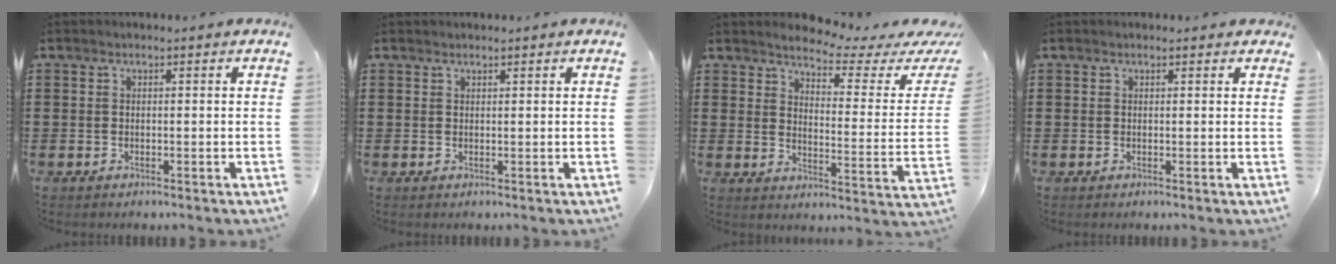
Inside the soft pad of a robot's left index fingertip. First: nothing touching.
{"total": 0.6, "force": [0.5, 0.2, -0.1], "torque": [-0.001, 0.001, 0.011]}
{"total": 3.8, "force": [3.5, 0.2, 1.6], "torque": [-0.045, -0.029, 0.051]}
{"total": 0.6, "force": [0.4, 0.4, 0.1], "torque": [-0.004, 0.004, 0.007]}